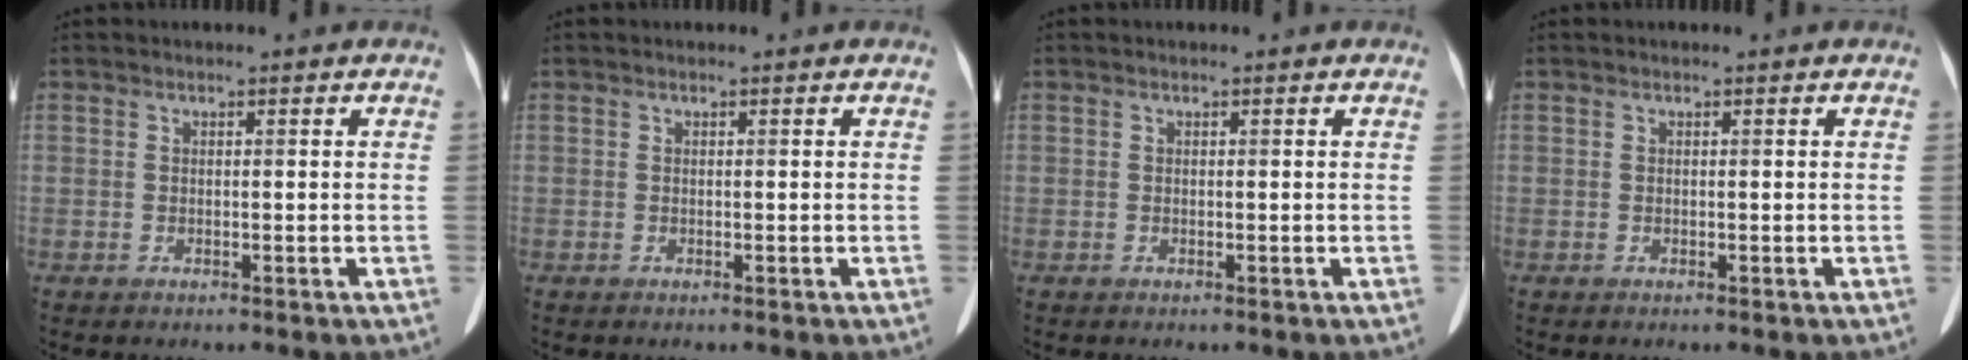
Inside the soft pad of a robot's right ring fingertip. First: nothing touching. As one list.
[{"total": 0.0}, {"total": 0.0}, {"total": 0.0}]